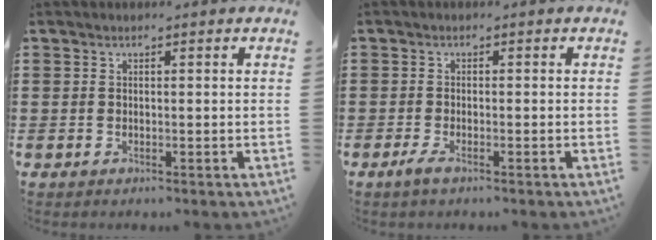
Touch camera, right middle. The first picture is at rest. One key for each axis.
{"total": 1.6, "fx": -1.0, "fy": 0.3, "fz": 1.2, "tx": -0.030, "ty": -0.005, "tz": -0.022}